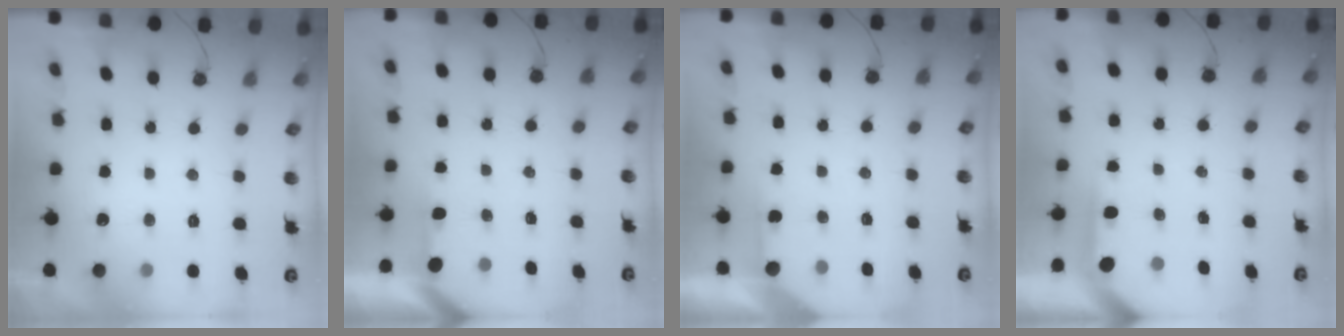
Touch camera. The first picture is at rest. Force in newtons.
{"total": 1.2, "press": 1.2, "slide": 0.1}
{"total": 2.7, "press": 2.7, "slide": 0.3}
{"total": 3.7, "press": 3.7, "slide": 0.3}